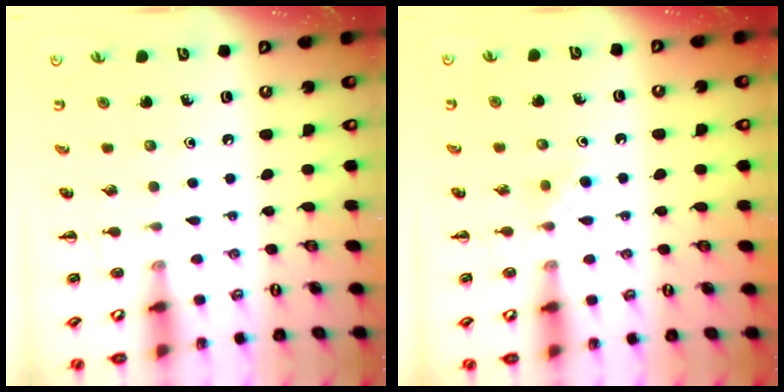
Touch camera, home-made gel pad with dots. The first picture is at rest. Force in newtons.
{"total": 2.7, "press": 2.5, "slide": 1.1}